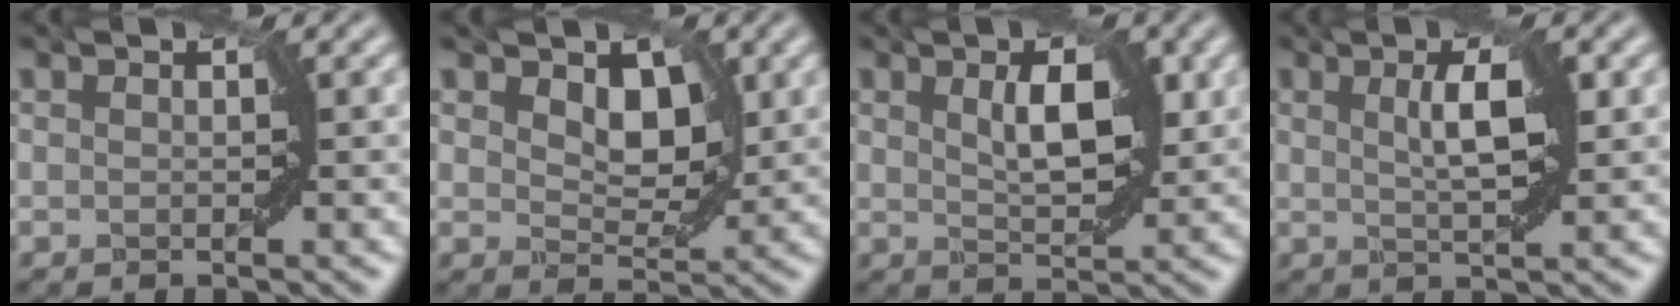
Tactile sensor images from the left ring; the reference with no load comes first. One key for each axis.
{"total": 4.0, "fx": 1.4, "fy": 2.5, "fz": 2.7, "tx": -0.050, "ty": -0.006, "tz": 0.021}
{"total": 4.4, "fx": 1.3, "fy": 1.7, "fz": 3.8, "tx": -0.066, "ty": 0.002, "tz": 0.025}
{"total": 3.8, "fx": 1.0, "fy": 0.9, "fz": 3.6, "tx": -0.059, "ty": 0.005, "tz": 0.017}